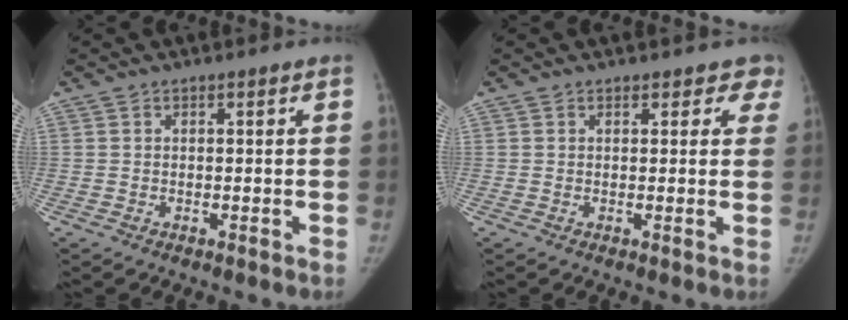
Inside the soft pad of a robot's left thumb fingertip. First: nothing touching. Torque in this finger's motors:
{"motor_torque": [-0.16, 0.14, -0.31, 0.21, 0.02]}